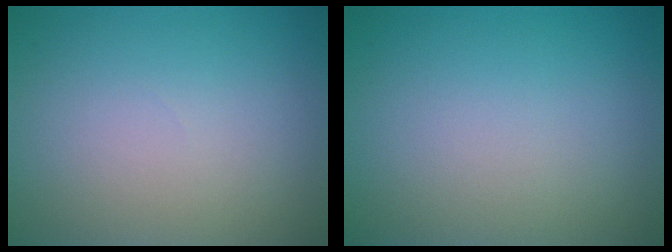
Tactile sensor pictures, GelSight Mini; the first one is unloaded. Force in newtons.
{"total": 0.0}